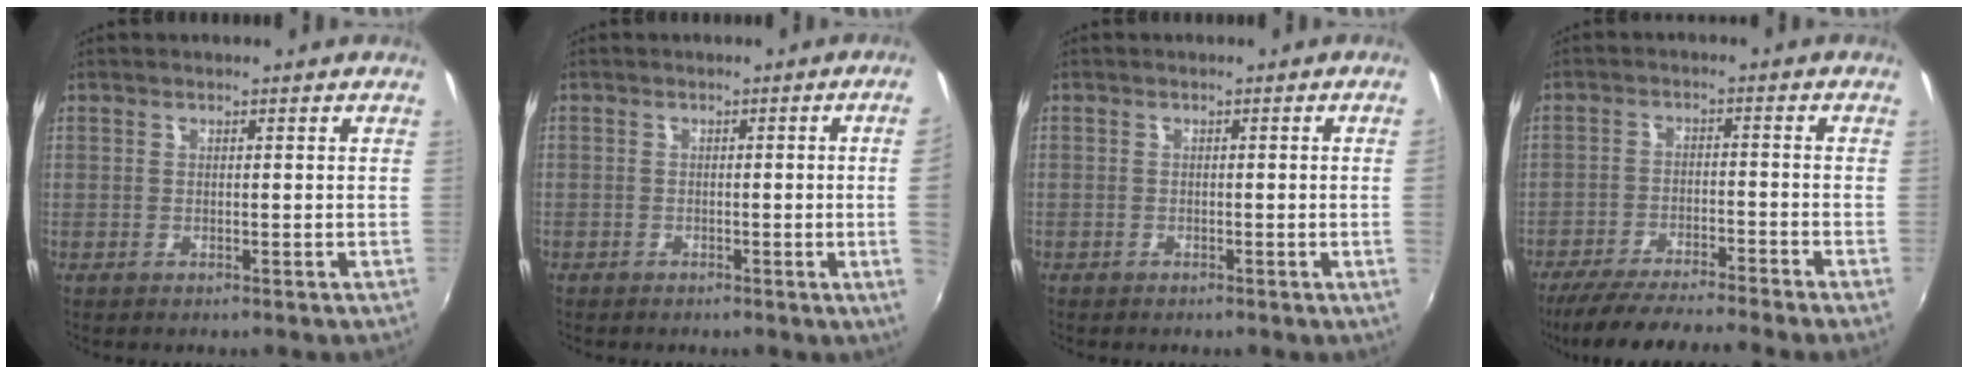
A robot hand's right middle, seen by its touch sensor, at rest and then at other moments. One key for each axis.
{"total": 3.8, "fx": -0.1, "fy": -1.7, "fz": 3.4, "tx": -0.055, "ty": -0.010, "tz": 0.005}
{"total": 1.3, "fx": -0.2, "fy": -0.8, "fz": 1.0, "tx": -0.012, "ty": -0.006, "tz": -0.002}
{"total": 11.7, "fx": -10.4, "fy": -1.0, "fz": 5.2, "tx": -0.113, "ty": -0.017, "tz": -0.175}